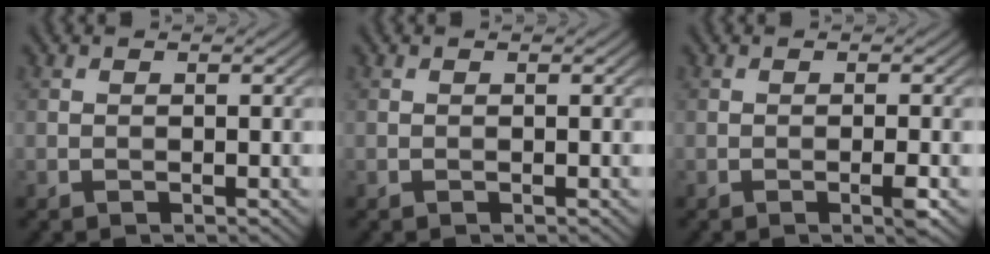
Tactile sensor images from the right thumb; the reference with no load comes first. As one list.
[{"total": 0.0}, {"total": 1.6, "force": [-0.6, 0.0, 1.5], "torque": [-0.025, 0.002, -0.012]}]